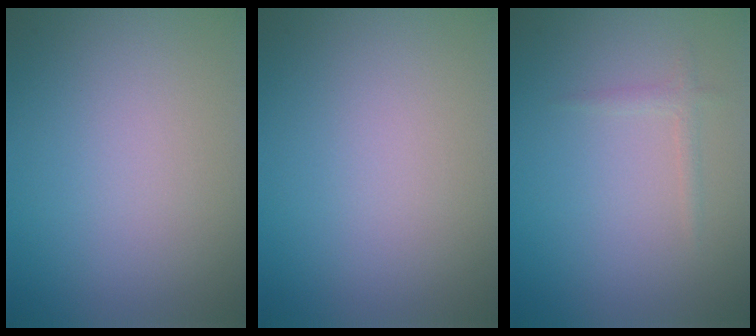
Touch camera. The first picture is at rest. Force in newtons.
{"total": 0.0}
{"total": 0.9, "press": 0.9, "slide": 0.0}